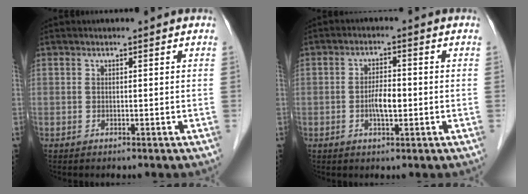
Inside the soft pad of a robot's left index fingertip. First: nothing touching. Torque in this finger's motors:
{"motor_torque": [0.27, 0.16, 0.07, 0.02]}